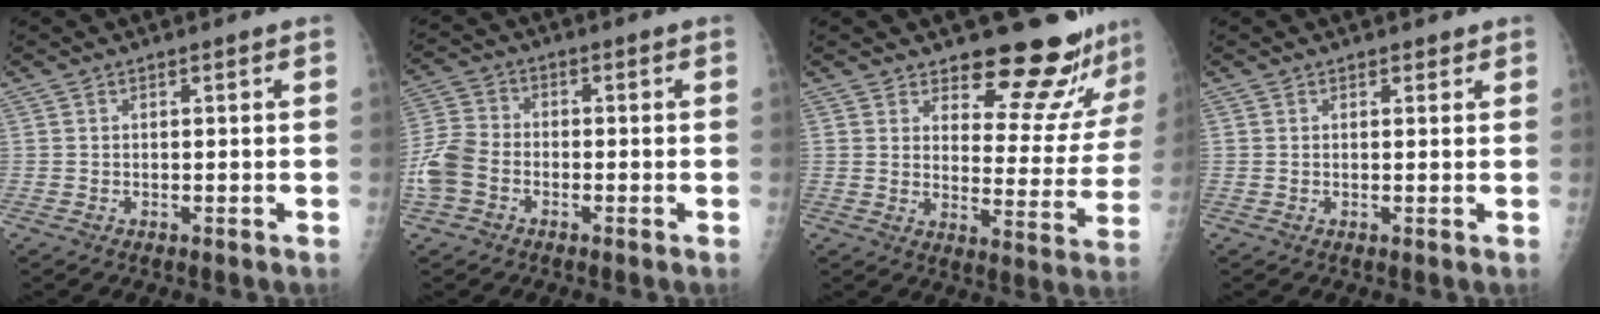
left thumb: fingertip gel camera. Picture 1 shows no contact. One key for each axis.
{"total": 7.3, "fx": -2.5, "fy": 5.4, "fz": 4.2, "tx": -0.094, "ty": 0.016, "tz": -0.056}
{"total": 15.4, "fx": 14.0, "fy": 4.2, "fz": 4.7, "tx": -0.010, "ty": -0.134, "tz": 0.171}
{"total": 1.0, "fx": 0.7, "fy": 0.6, "fz": 0.3, "tx": 0.004, "ty": -0.005, "tz": 0.007}